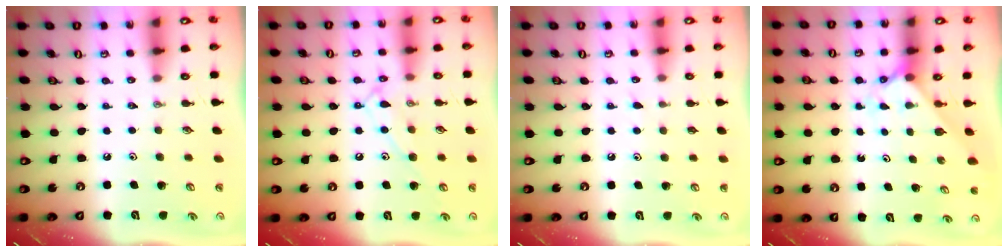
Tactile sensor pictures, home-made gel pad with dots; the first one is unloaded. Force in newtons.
{"total": 11.4, "press": 11.4, "slide": 0.8}
{"total": 6.5, "press": 6.5, "slide": 0.4}
{"total": 2.1, "press": 2.1, "slide": 0.2}